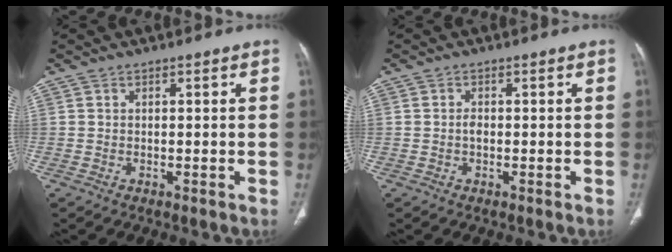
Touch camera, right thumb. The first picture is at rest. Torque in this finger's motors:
{"motor_torque": [0.56, 0.75, 0.17, 0.00, 0.00]}